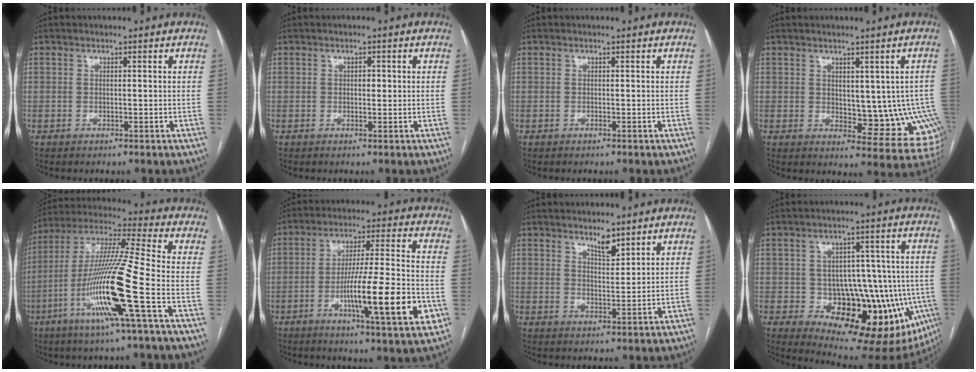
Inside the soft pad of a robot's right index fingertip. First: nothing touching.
{"total": 0.9, "force": [0.1, 0.5, 0.7], "torque": [-0.009, 0.002, 0.000]}
{"total": 0.0}
{"total": 10.0, "force": [0.0, 5.1, 8.7], "torque": [-0.081, 0.000, 0.015]}
{"total": 17.7, "force": [-6.1, -1.0, 16.6], "torque": [-0.334, -0.016, -0.122]}
{"total": 16.5, "force": [-5.2, 0.8, 15.7], "torque": [-0.246, -0.009, -0.079]}
{"total": 3.3, "force": [2.7, 0.8, 1.7], "torque": [-0.033, -0.007, 0.048]}
{"total": 18.3, "force": [-5.6, 9.8, 14.5], "torque": [-0.144, 0.022, -0.055]}